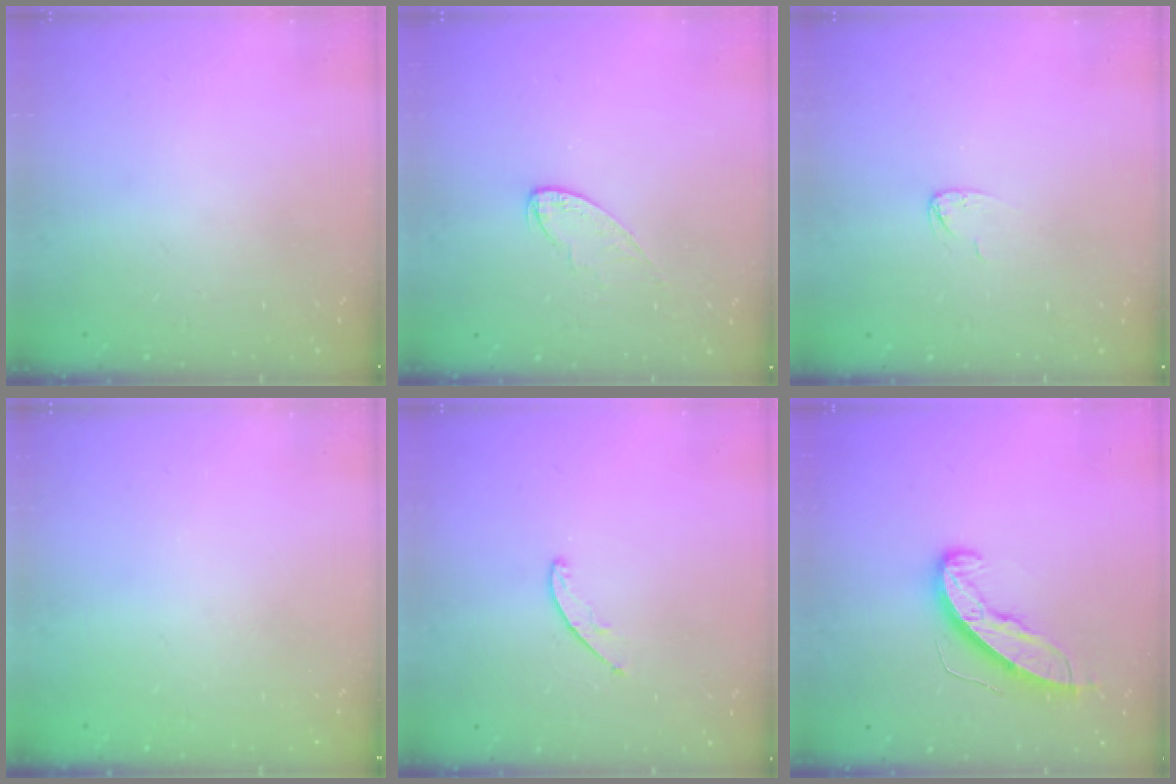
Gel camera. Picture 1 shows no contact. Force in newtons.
{"total": 5.5, "press": 5.5, "slide": 0.4}
{"total": 3.8, "press": 3.8, "slide": 0.2}
{"total": 0.0}
{"total": 3.8, "press": 3.8, "slide": 0.3}
{"total": 10.0, "press": 10.0, "slide": 0.7}